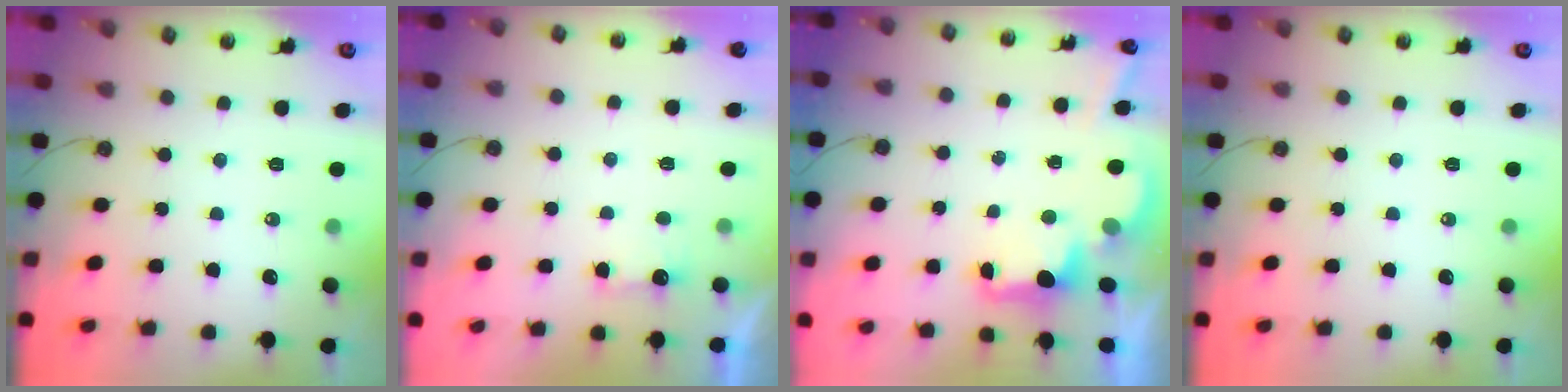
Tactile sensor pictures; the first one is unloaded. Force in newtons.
{"total": 2.3, "press": 2.2, "slide": 0.8}
{"total": 2.6, "press": 2.5, "slide": 0.8}
{"total": 0.0}